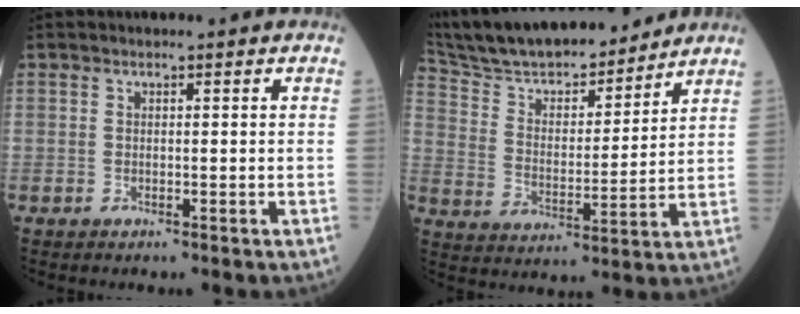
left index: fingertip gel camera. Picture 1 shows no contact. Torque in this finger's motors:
{"motor_torque": [0.23, -0.99, 0.32, 0.17]}